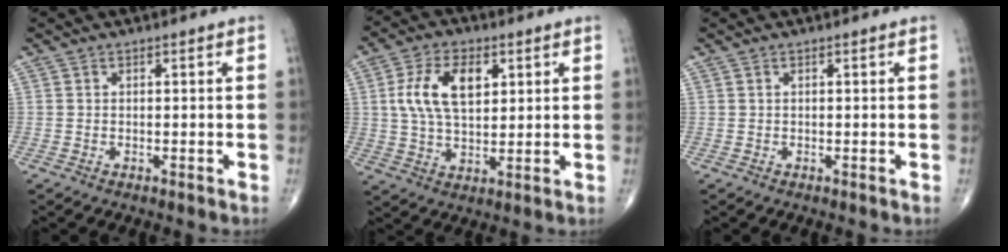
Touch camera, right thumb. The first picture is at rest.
{"total": 11.4, "force": [3.0, 6.4, 8.9], "torque": [-0.159, -0.002, 0.056]}
{"total": 0.0}